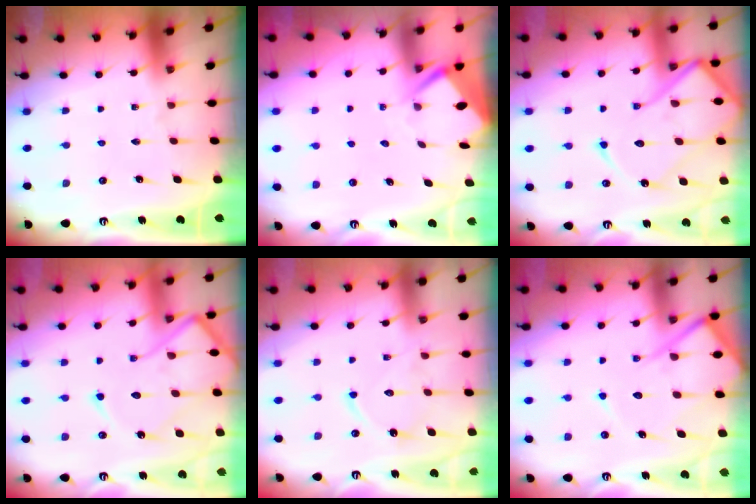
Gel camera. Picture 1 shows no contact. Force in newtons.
{"total": 3.3, "press": 3.3, "slide": 0.3}
{"total": 17.8, "press": 17.7, "slide": 1.8}
{"total": 14.5, "press": 14.4, "slide": 1.6}
{"total": 11.7, "press": 11.6, "slide": 0.7}
{"total": 11.9, "press": 11.8, "slide": 1.2}